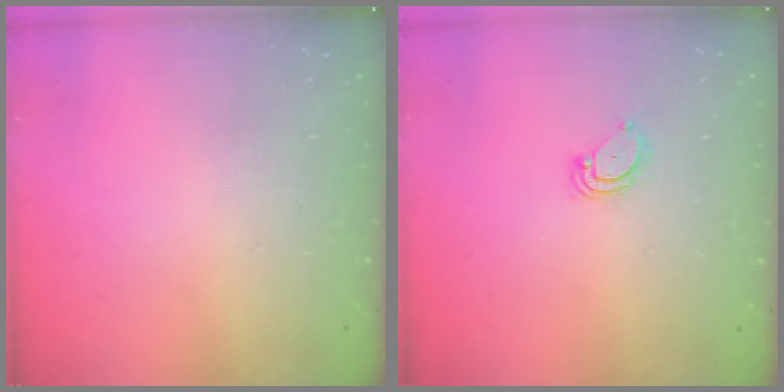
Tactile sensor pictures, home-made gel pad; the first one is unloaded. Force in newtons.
{"total": 3.7, "press": 3.7, "slide": 0.3}